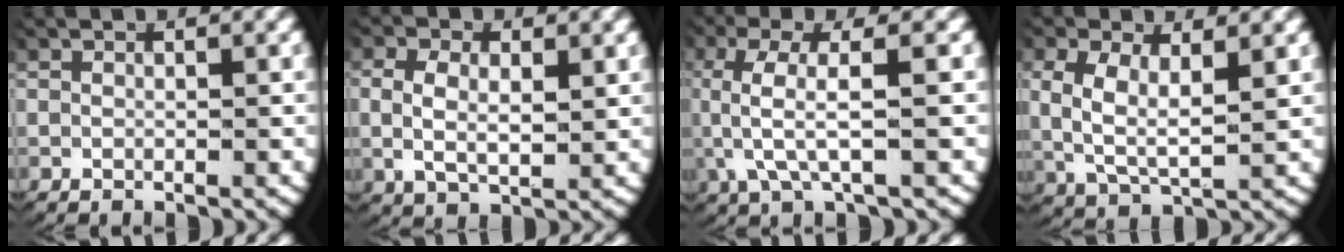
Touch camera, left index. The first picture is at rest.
{"total": 4.1, "force": [0.5, 2.7, 3.1], "torque": [-0.073, -0.013, 0.018]}
{"total": 5.5, "force": [0.8, 2.1, 5.0], "torque": [-0.120, -0.002, 0.019]}
{"total": 5.0, "force": [0.9, 3.1, 3.8], "torque": [-0.098, -0.019, 0.026]}